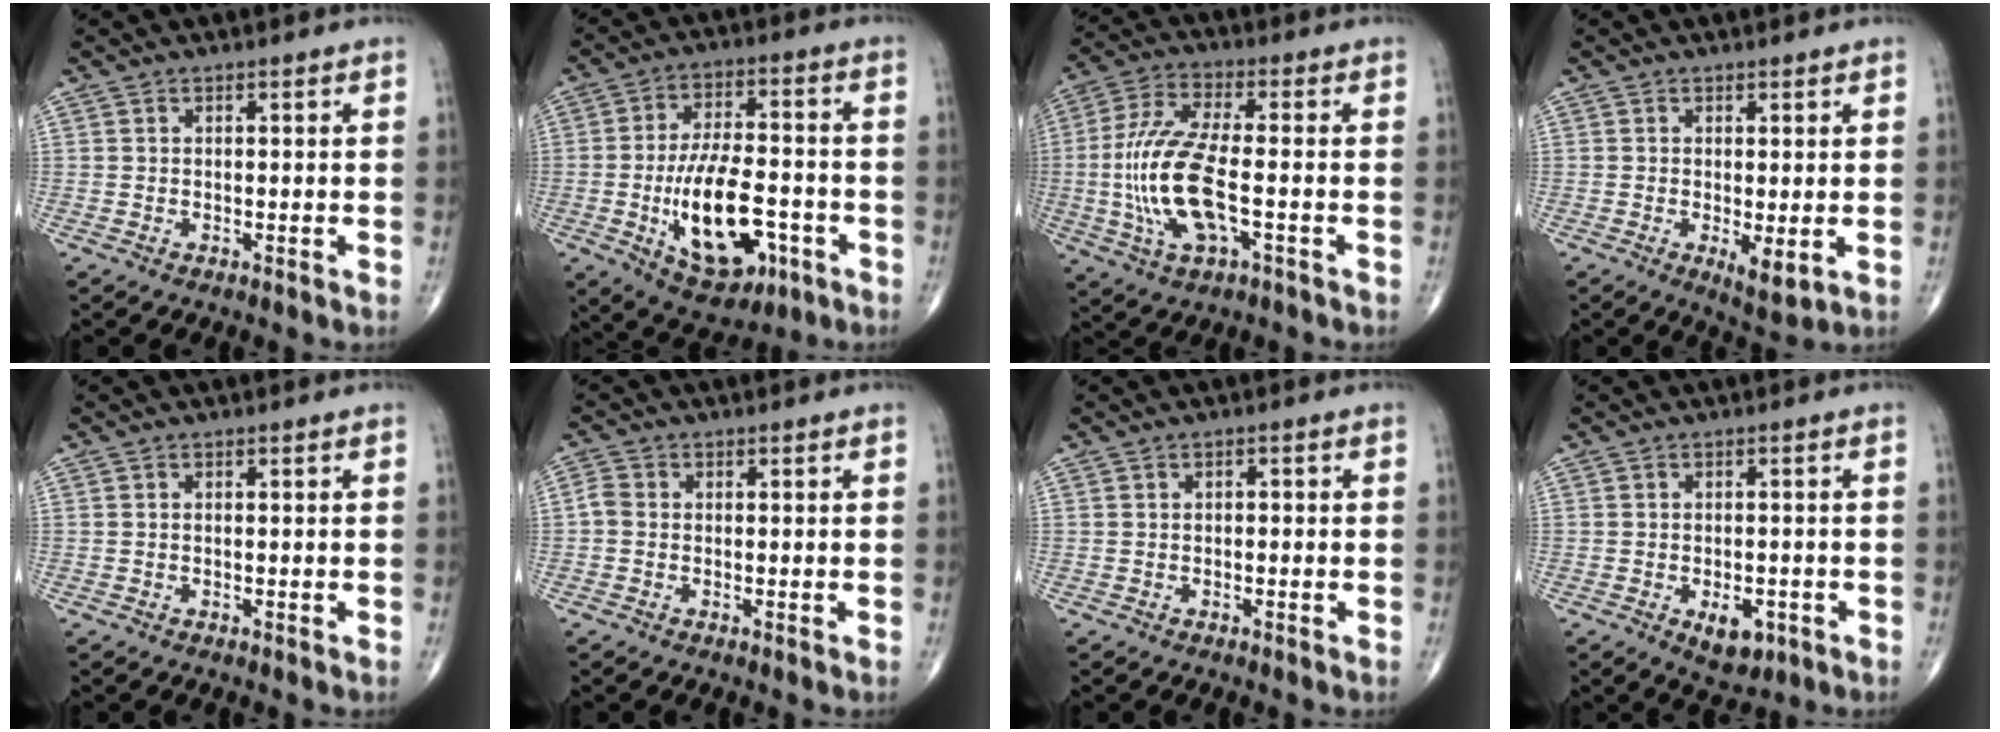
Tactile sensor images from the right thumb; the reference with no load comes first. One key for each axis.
{"total": 17.2, "fx": -5.1, "fy": 8.5, "fz": 14.1, "tx": -0.219, "ty": 0.019, "tz": -0.072}
{"total": 15.3, "fx": -2.6, "fy": 5.4, "fz": 14.1, "tx": -0.309, "ty": 0.015, "tz": -0.049}
{"total": 4.4, "fx": -0.7, "fy": 1.5, "fz": 4.1, "tx": -0.063, "ty": -0.016, "tz": -0.008}
{"total": 0.0}
{"total": 2.1, "fx": -0.4, "fy": 1.6, "fz": 1.2, "tx": -0.022, "ty": 0.002, "tz": -0.017}
{"total": 0.8, "fx": -0.2, "fy": 0.6, "fz": 0.5, "tx": -0.001, "ty": 0.003, "tz": -0.007}
{"total": 5.5, "fx": -2.1, "fy": 3.1, "fz": 3.9, "tx": -0.042, "ty": 0.002, "tz": -0.022}